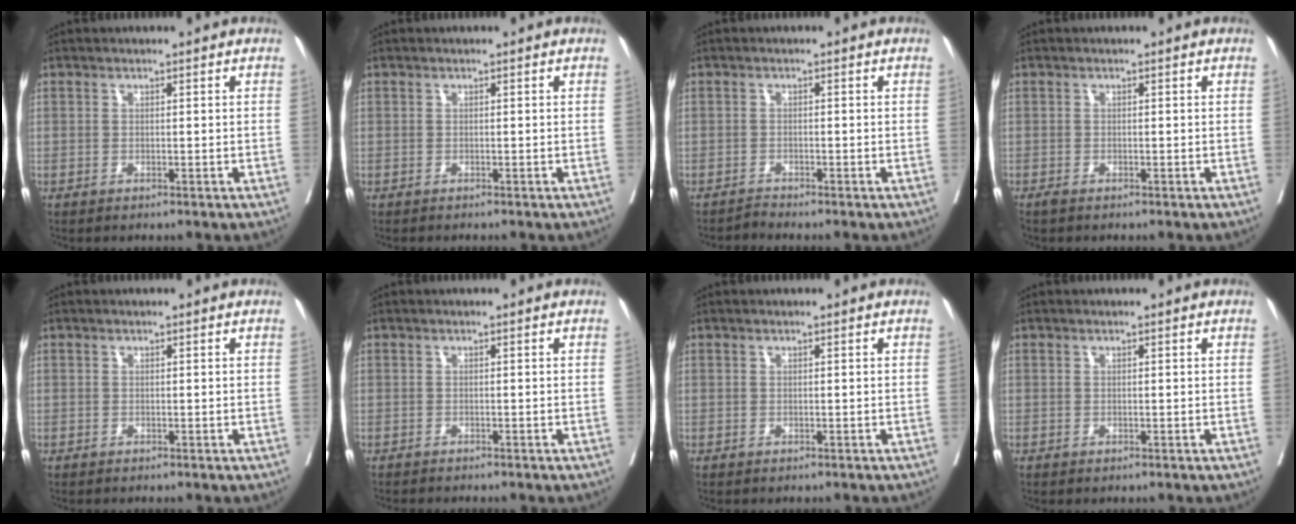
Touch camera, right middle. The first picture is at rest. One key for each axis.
{"total": 0.6, "fx": -0.6, "fy": 0.1, "fz": 0.1, "tx": -0.001, "ty": -0.001, "tz": -0.011}
{"total": 1.0, "fx": -0.8, "fy": -0.5, "fz": -0.4, "tx": 0.008, "ty": -0.009, "tz": -0.013}
{"total": 0.6, "fx": -0.5, "fy": 0.1, "fz": 0.2, "tx": -0.012, "ty": -0.003, "tz": -0.011}
{"total": 0.0}
{"total": 3.4, "fx": -3.0, "fy": 0.4, "fz": 1.4, "tx": -0.020, "ty": -0.004, "tz": -0.037}
{"total": 0.5, "fx": -0.5, "fy": 0.1, "fz": 0.2, "tx": -0.001, "ty": -0.002, "tz": -0.009}
{"total": 0.0}